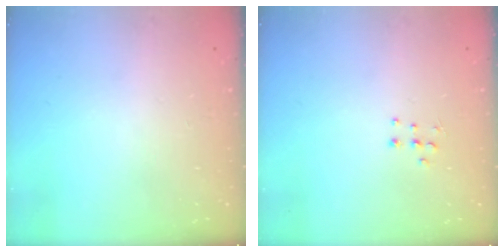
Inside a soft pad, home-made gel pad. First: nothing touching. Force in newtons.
{"total": 4.6, "press": 4.5, "slide": 0.7}